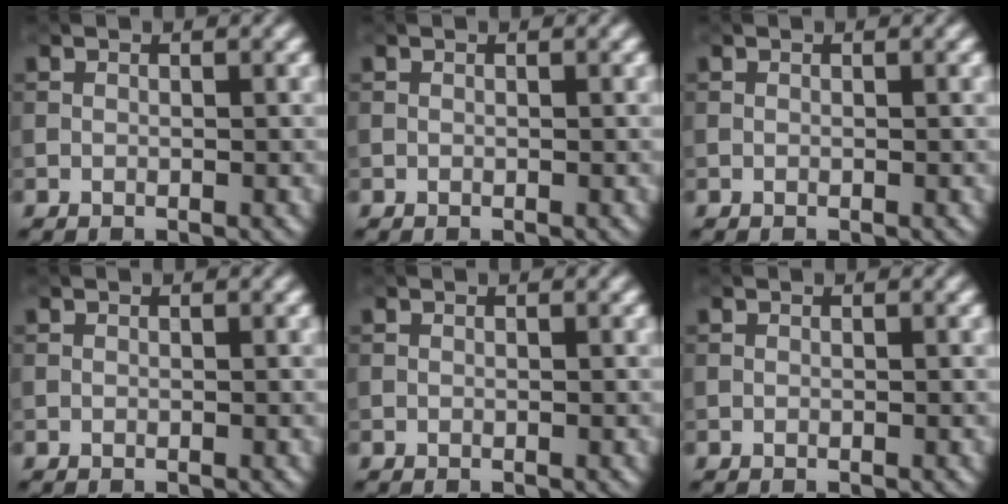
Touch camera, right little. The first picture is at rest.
{"total": 0.0}
{"total": 0.0}
{"total": 0.0}
{"total": 0.0}
{"total": 0.0}